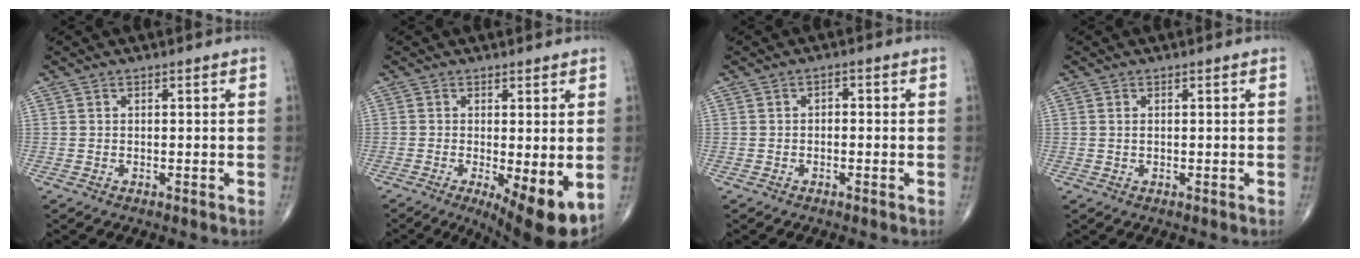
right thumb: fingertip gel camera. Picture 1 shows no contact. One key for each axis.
{"total": 9.9, "fx": -2.7, "fy": 2.8, "fz": 9.1, "tx": -0.128, "ty": -0.022, "tz": -0.034}
{"total": 1.3, "fx": -0.3, "fy": 0.9, "fz": 0.8, "tx": 0.001, "ty": 0.007, "tz": -0.011}
{"total": 0.6, "fx": 0.1, "fy": 0.4, "fz": 0.5, "tx": -0.010, "ty": 0.001, "tz": 0.003}